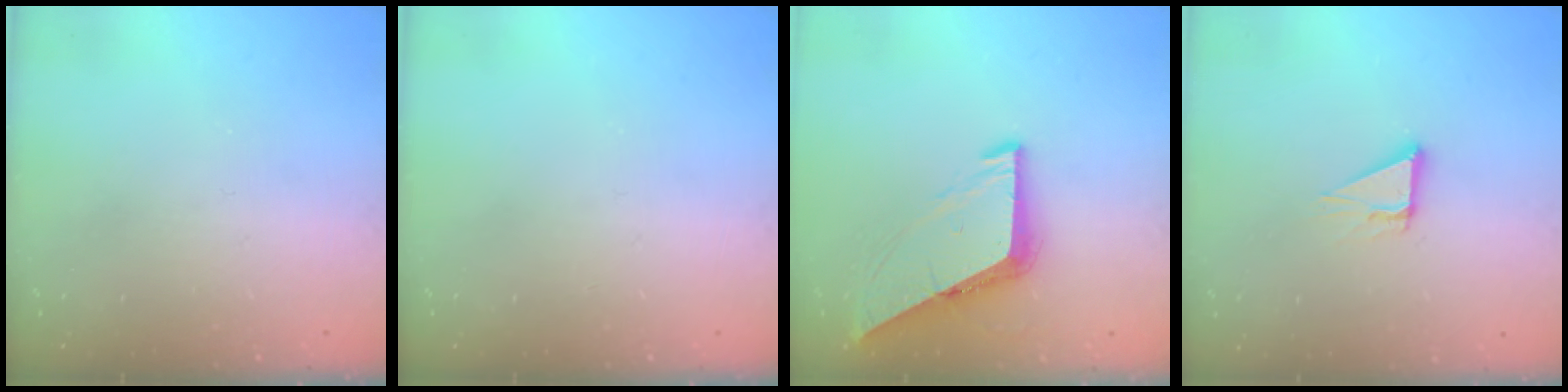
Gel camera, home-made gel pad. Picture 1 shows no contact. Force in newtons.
{"total": 0.0}
{"total": 7.0, "press": 7.0, "slide": 0.5}
{"total": 4.6, "press": 4.6, "slide": 0.2}